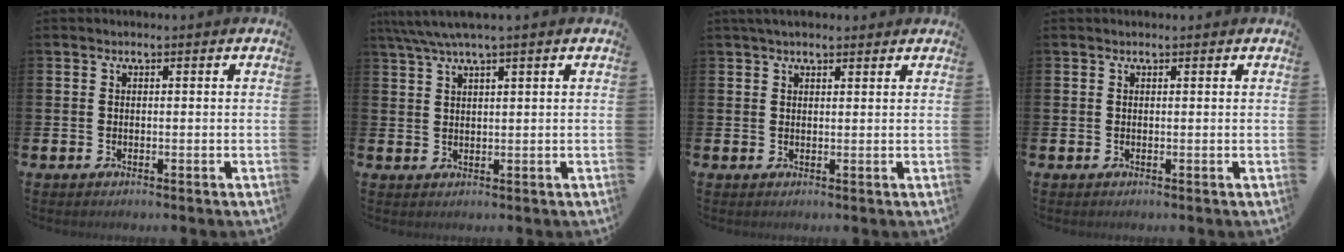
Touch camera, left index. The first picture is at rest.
{"total": 3.6, "force": [2.8, -0.1, 2.2], "torque": [-0.050, -0.001, 0.051]}
{"total": 2.4, "force": [2.1, 0.7, 0.9], "torque": [-0.016, 0.000, 0.037]}
{"total": 0.0}